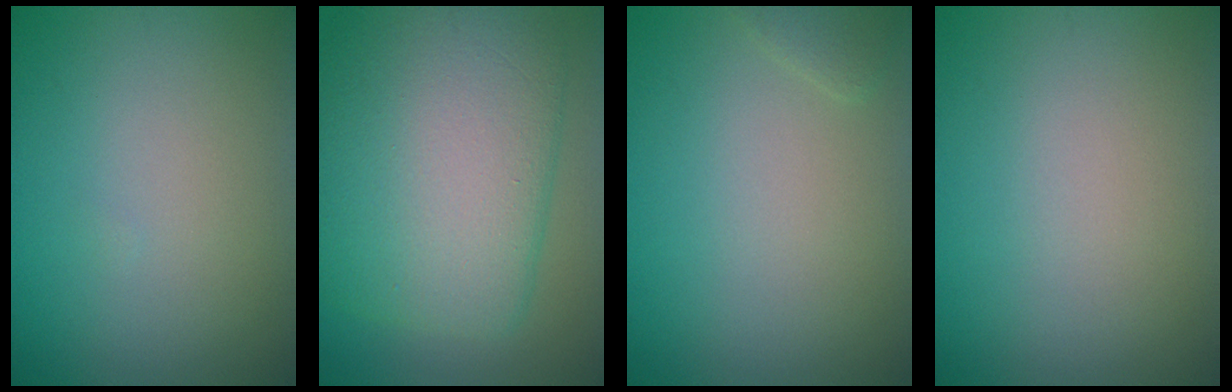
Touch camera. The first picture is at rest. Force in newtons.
{"total": 11.6, "press": 11.6, "slide": 0.5}
{"total": 0.9, "press": 0.9, "slide": 0.1}
{"total": 0.0}